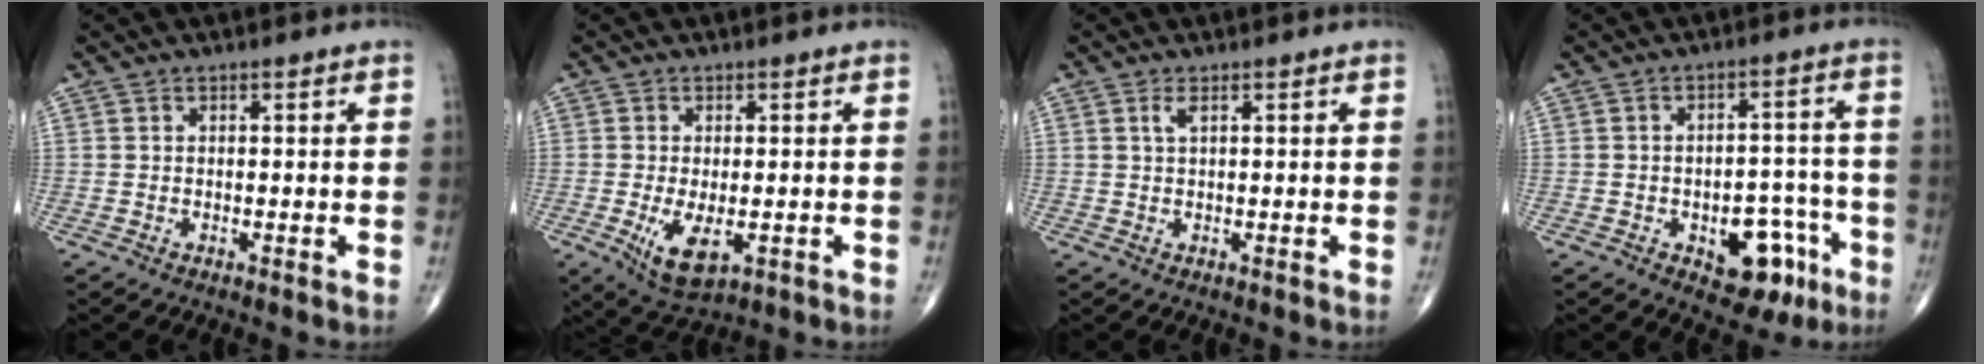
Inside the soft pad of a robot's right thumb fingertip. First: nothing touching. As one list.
[{"total": 7.0, "force": [-1.8, 3.2, 5.9], "torque": [-0.104, -0.016, -0.020]}, {"total": 1.3, "force": [0.6, 0.3, 1.1], "torque": [-0.029, 0.003, 0.013]}, {"total": 11.1, "force": [-5.0, 6.4, 7.7], "torque": [-0.060, 0.044, -0.057]}]